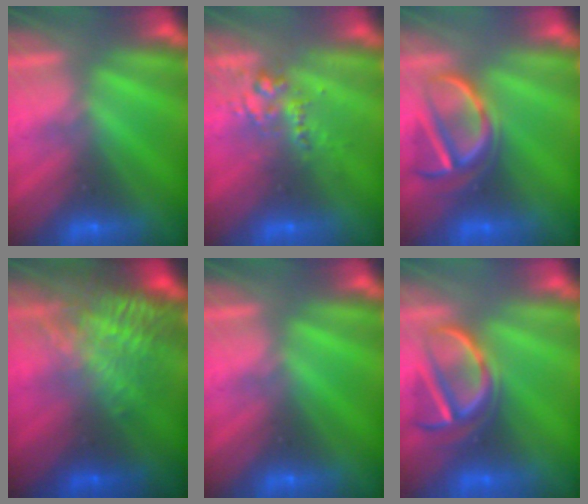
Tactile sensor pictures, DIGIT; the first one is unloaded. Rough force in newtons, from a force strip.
{"total": 2.7}
{"total": 3.8}
{"total": 7.1}
{"total": 0.0}
{"total": 3.8}